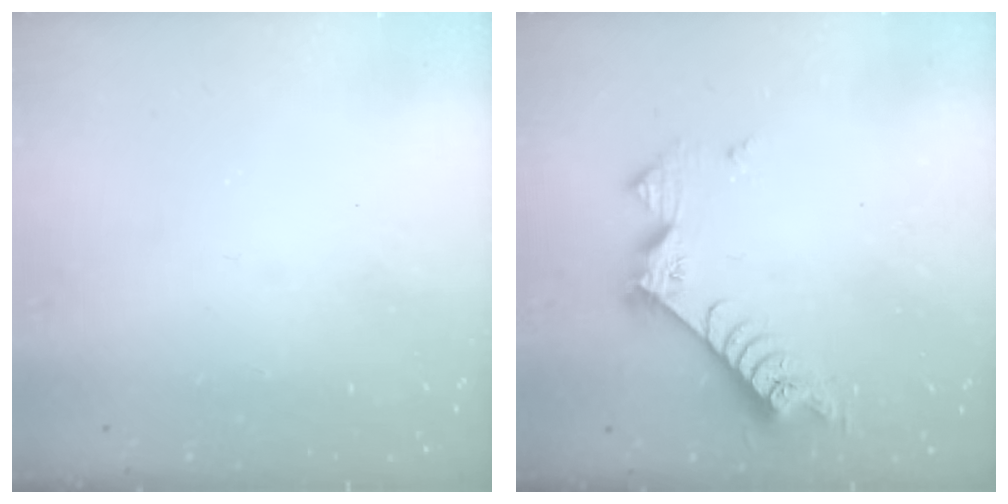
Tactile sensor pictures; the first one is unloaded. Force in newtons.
{"total": 7.6, "press": 7.6, "slide": 0.4}